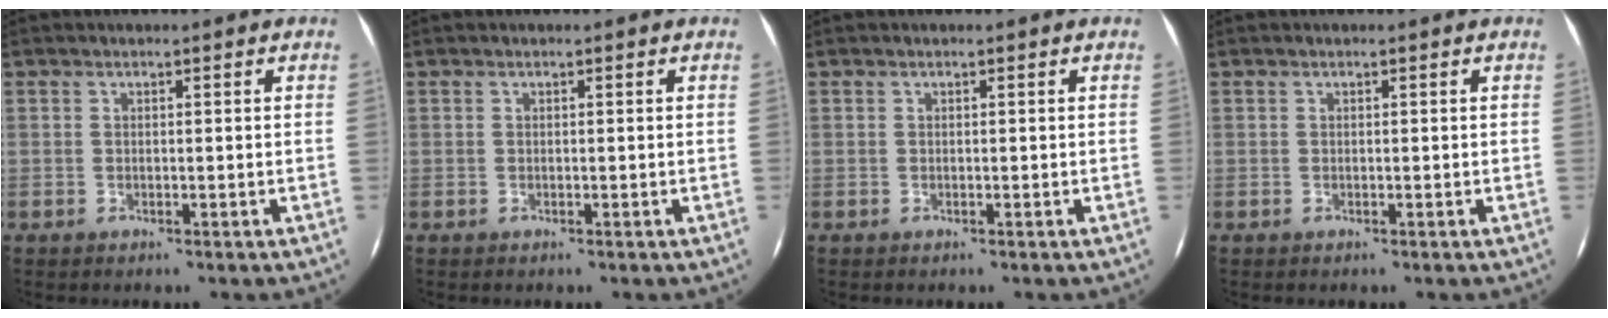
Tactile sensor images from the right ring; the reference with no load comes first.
{"total": 0.0}
{"total": 0.0}
{"total": 0.0}